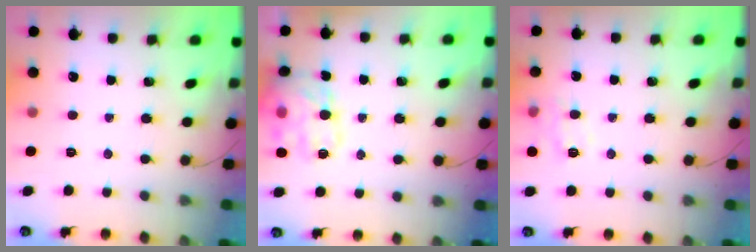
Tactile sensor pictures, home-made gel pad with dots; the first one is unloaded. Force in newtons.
{"total": 14.8, "press": 14.7, "slide": 1.7}
{"total": 9.5, "press": 9.4, "slide": 1.0}